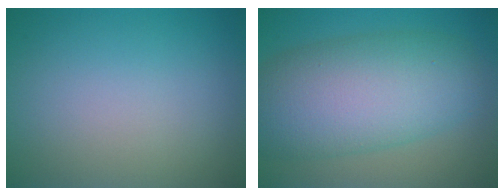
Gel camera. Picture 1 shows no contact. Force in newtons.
{"total": 10.0, "press": 10.0, "slide": 0.4}